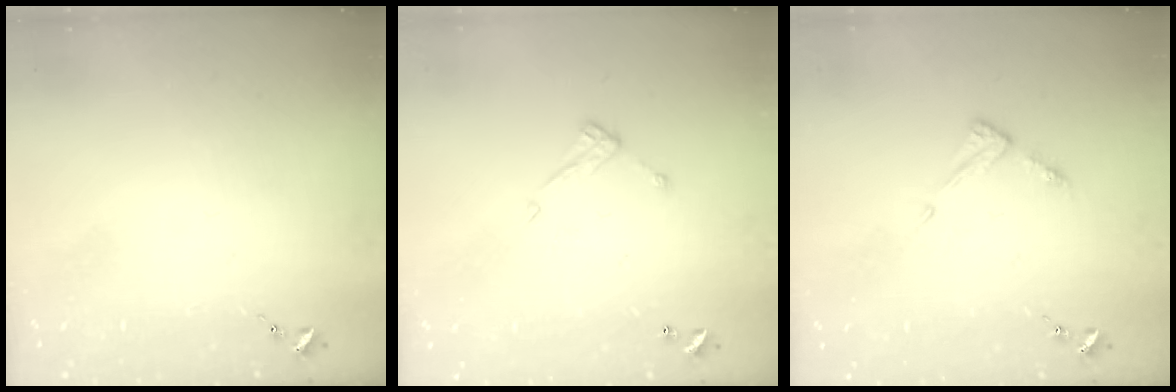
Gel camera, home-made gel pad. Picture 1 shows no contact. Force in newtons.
{"total": 8.2, "press": 8.1, "slide": 0.4}
{"total": 5.3, "press": 5.3, "slide": 0.4}